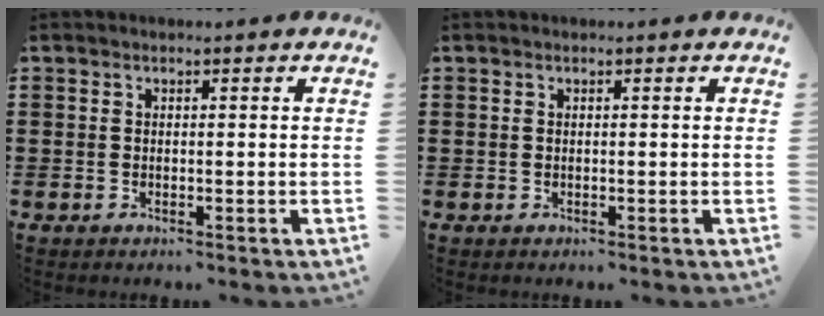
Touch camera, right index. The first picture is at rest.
{"total": 0.0}